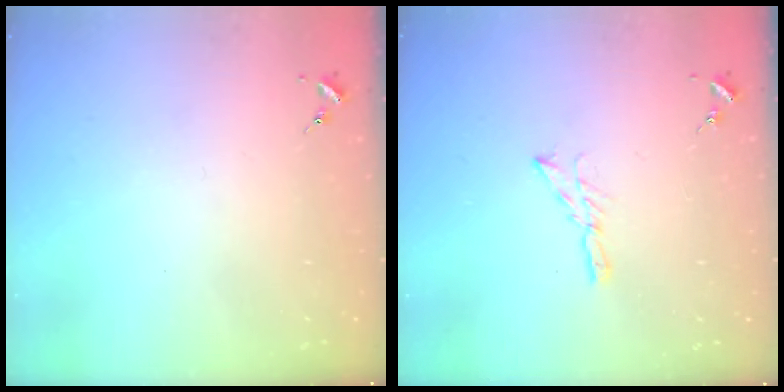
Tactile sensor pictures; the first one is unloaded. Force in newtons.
{"total": 5.4, "press": 5.4, "slide": 0.6}